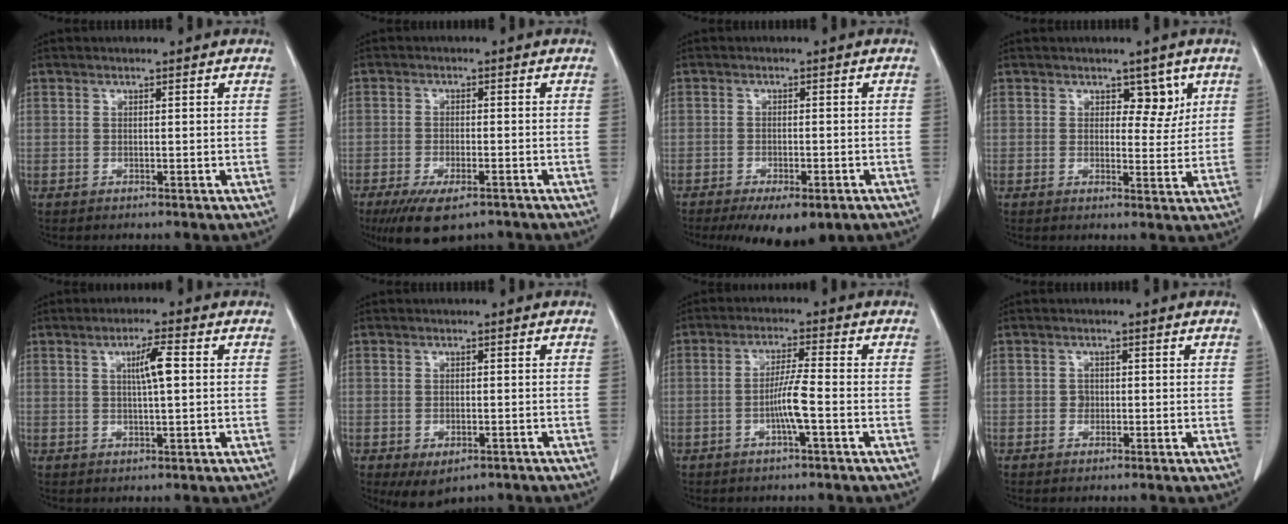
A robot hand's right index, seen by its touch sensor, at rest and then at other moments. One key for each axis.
{"total": 9.0, "fx": -6.3, "fy": 3.1, "fz": 5.6, "tx": -0.087, "ty": -0.012, "tz": -0.096}
{"total": 8.3, "fx": -5.6, "fy": 3.1, "fz": 5.2, "tx": -0.067, "ty": -0.008, "tz": -0.079}
{"total": 3.7, "fx": 1.8, "fy": 2.2, "fz": 2.4, "tx": -0.019, "ty": 0.001, "tz": 0.023}
{"total": 4.4, "fx": 0.9, "fy": 0.2, "fz": 4.3, "tx": -0.075, "ty": 0.002, "tz": 0.014}
{"total": 4.3, "fx": -2.4, "fy": 2.4, "fz": 2.6, "tx": -0.039, "ty": -0.006, "tz": -0.025}
{"total": 4.8, "fx": -1.4, "fy": -0.3, "fz": 4.6, "tx": -0.091, "ty": 0.004, "tz": -0.026}
{"total": 1.0, "fx": -0.1, "fy": 1.0, "fz": 0.3, "tx": 0.002, "ty": 0.006, "tz": 0.001}